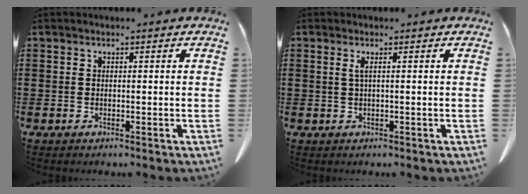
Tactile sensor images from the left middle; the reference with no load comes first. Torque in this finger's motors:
{"motor_torque": [-0.01, -0.16, 0.40, 0.09]}